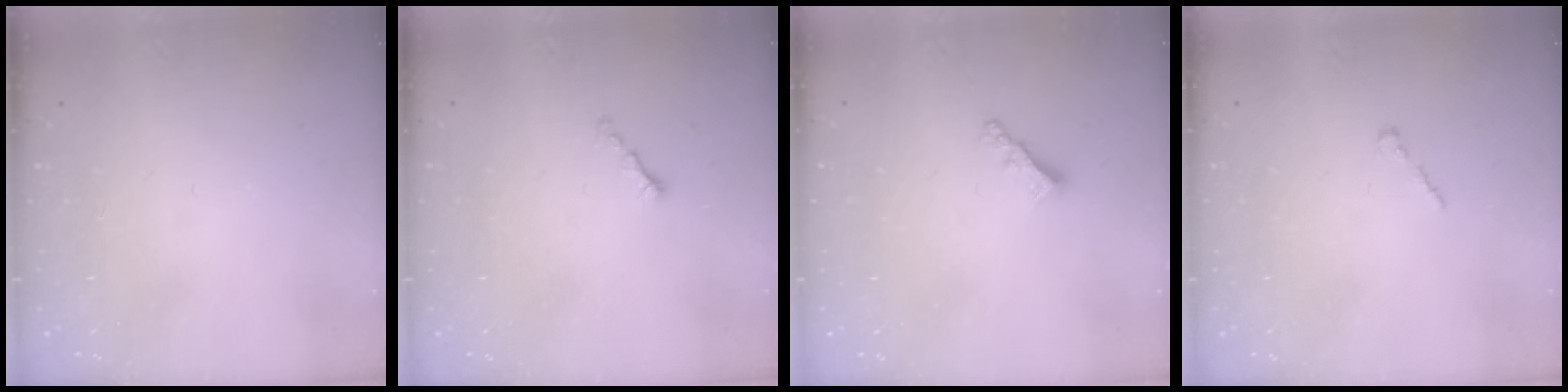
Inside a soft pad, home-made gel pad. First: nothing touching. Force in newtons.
{"total": 0.8, "press": 0.6, "slide": 0.4}
{"total": 2.9, "press": 2.9, "slide": 0.3}
{"total": 1.0, "press": 0.8, "slide": 0.5}